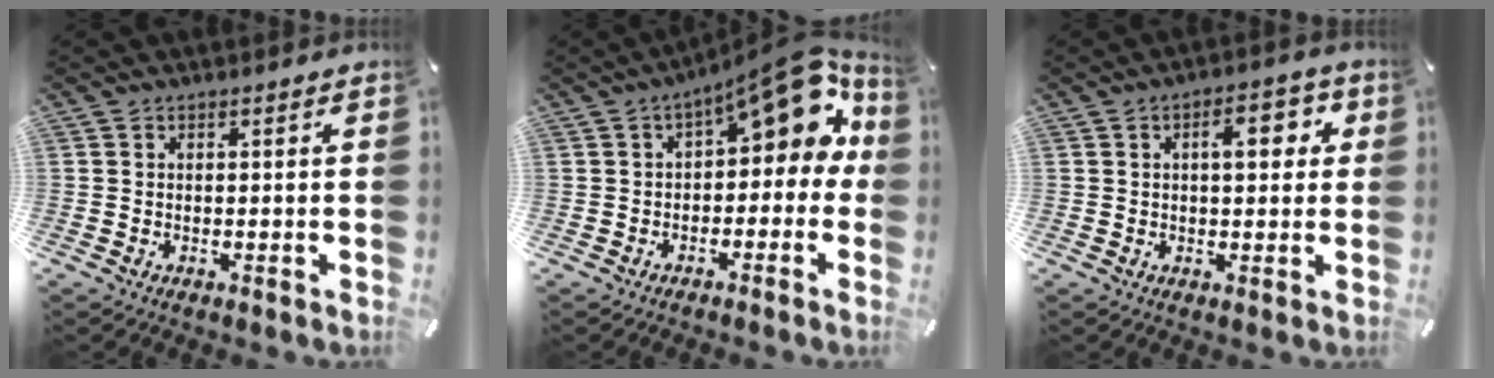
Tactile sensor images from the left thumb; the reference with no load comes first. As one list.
[{"total": 11.9, "force": [5.8, 5.3, 8.9], "torque": [-0.123, -0.045, 0.097]}, {"total": 7.4, "force": [1.9, 3.7, 6.1], "torque": [-0.076, -0.005, 0.021]}]